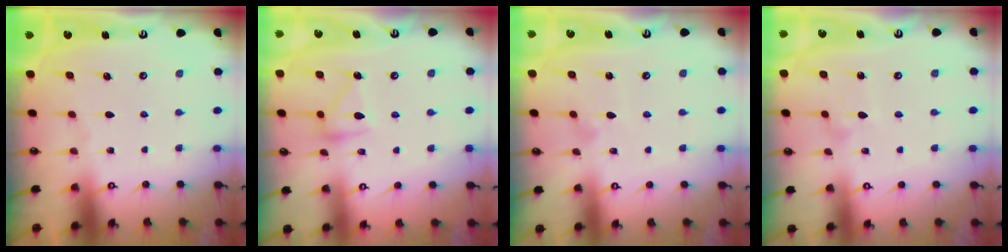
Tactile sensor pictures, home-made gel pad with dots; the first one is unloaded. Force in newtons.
{"total": 12.3, "press": 12.3, "slide": 0.8}
{"total": 6.7, "press": 6.7, "slide": 0.5}
{"total": 3.7, "press": 3.7, "slide": 0.2}